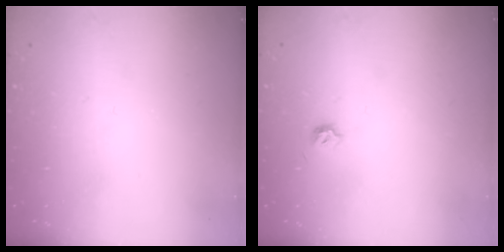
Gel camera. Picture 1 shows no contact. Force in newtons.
{"total": 3.5, "press": 3.5, "slide": 0.6}